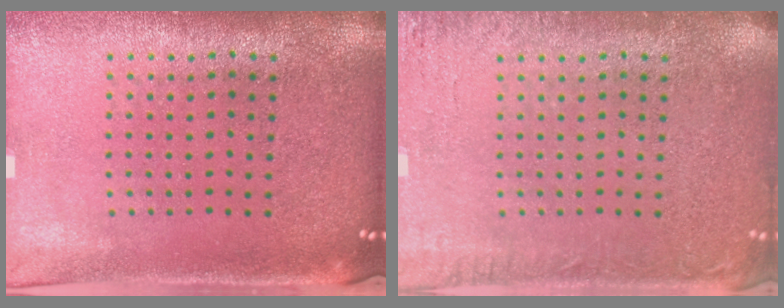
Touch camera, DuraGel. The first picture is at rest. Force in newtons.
{"total": 2.9, "press": 2.8, "slide": 0.4}